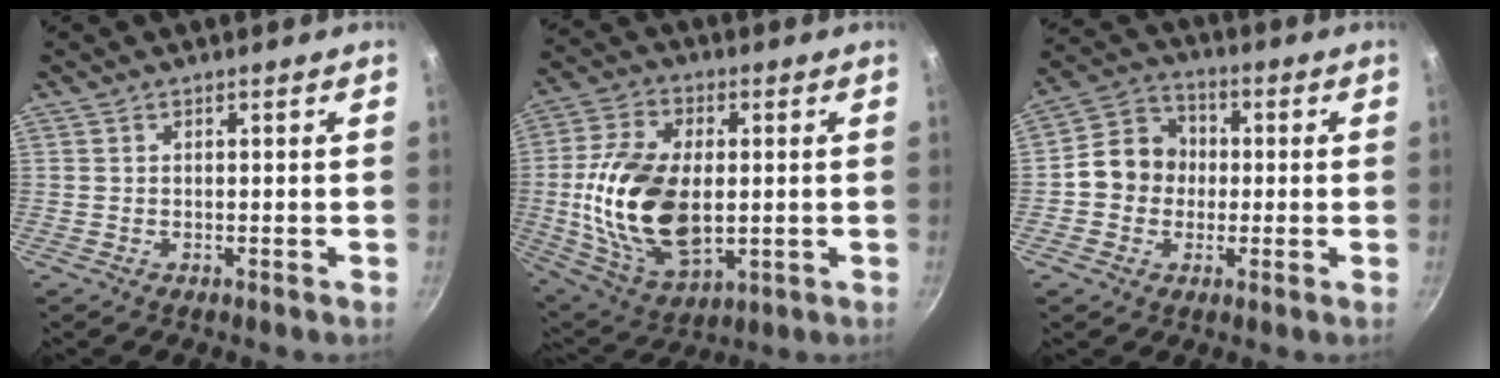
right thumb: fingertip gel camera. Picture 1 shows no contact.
{"total": 20.6, "force": [-0.3, 12.3, 16.5], "torque": [-0.304, 0.002, 0.002]}
{"total": 9.7, "force": [-0.5, 8.6, 4.4], "torque": [-0.040, 0.023, -0.030]}